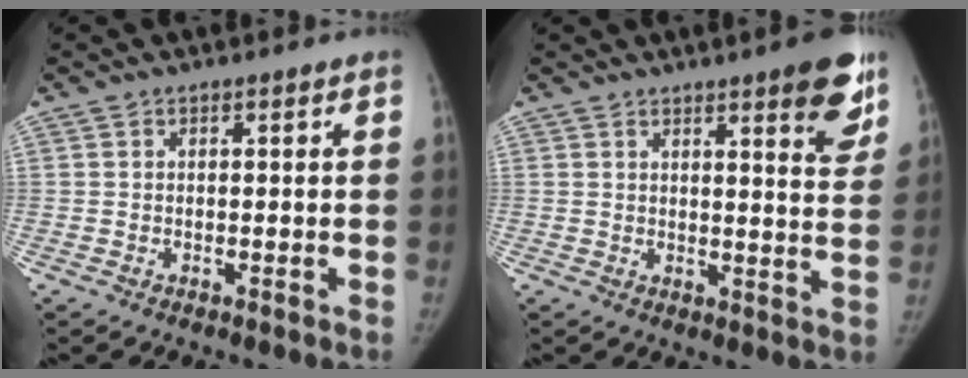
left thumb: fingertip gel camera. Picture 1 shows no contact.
{"total": 9.4, "force": [5.7, 1.9, 7.2], "torque": [-0.065, -0.030, 0.070]}